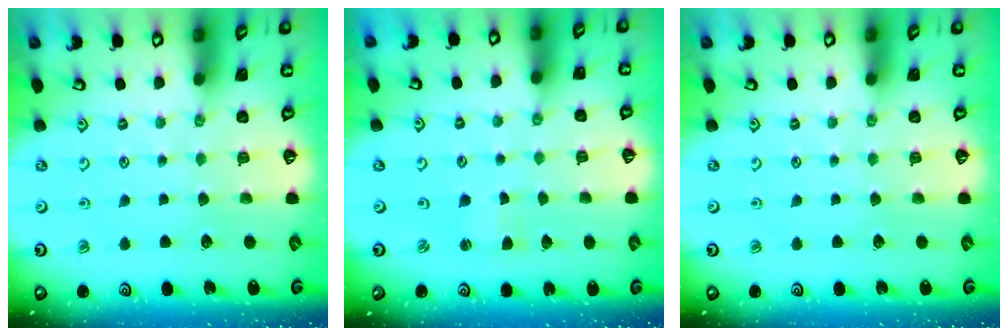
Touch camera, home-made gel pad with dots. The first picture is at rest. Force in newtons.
{"total": 1.3, "press": 1.3, "slide": 0.2}
{"total": 0.0}